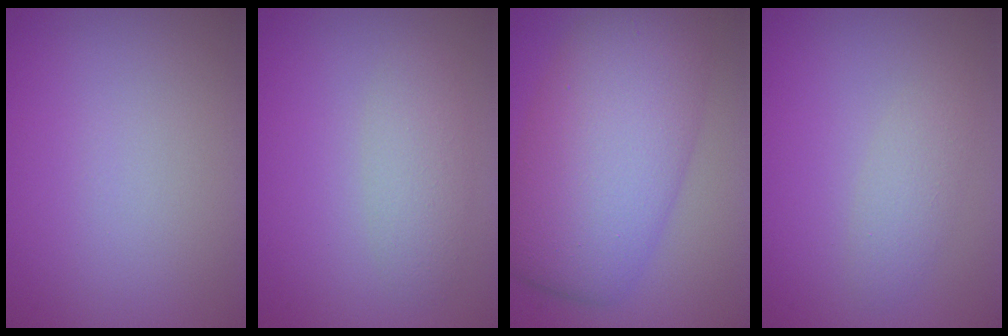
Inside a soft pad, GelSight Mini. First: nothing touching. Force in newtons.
{"total": 2.2, "press": 2.2, "slide": 0.1}
{"total": 9.8, "press": 9.8, "slide": 0.2}
{"total": 1.8, "press": 1.8, "slide": 0.2}